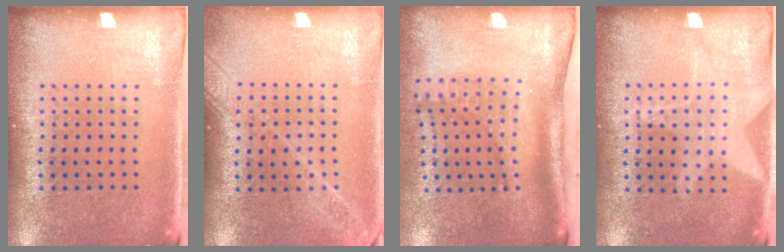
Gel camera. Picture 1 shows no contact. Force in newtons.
{"total": 1.7, "press": 1.4, "slide": 0.9}
{"total": 1.9, "press": 1.4, "slide": 1.3}
{"total": 1.0, "press": 0.9, "slide": 0.4}